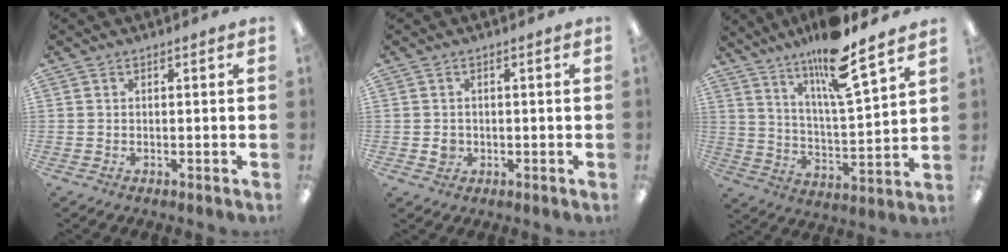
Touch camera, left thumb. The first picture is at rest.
{"total": 2.3, "force": [-0.1, 2.1, 0.8], "torque": [-0.007, 0.000, -0.005]}
{"total": 15.0, "force": [11.9, 1.7, 8.9], "torque": [-0.160, -0.076, 0.193]}